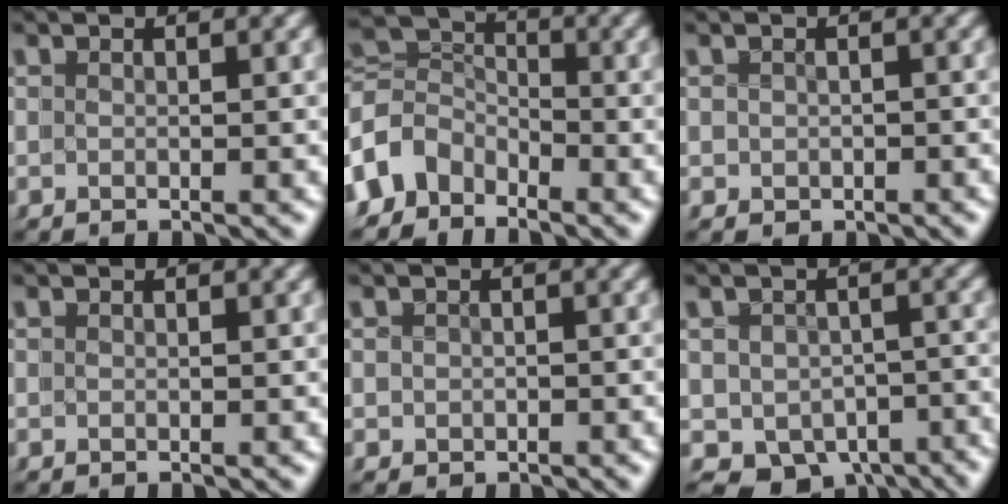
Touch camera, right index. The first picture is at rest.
{"total": 6.9, "force": [-1.3, 6.2, 2.8], "torque": [-0.071, -0.024, -0.028]}
{"total": 0.8, "force": [-0.2, 0.5, -0.5], "torque": [0.009, -0.009, -0.001]}
{"total": 0.0}
{"total": 0.8, "force": [-0.3, 0.3, -0.7], "torque": [0.015, -0.006, -0.006]}
{"total": 7.6, "force": [-5.8, 4.6, 1.9], "torque": [-0.015, -0.038, -0.085]}